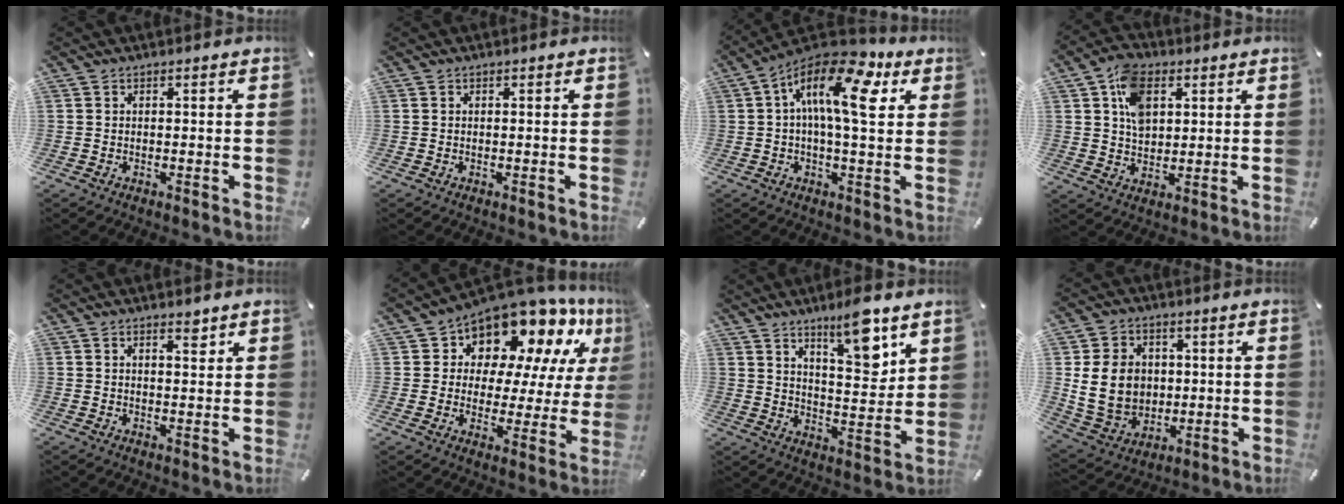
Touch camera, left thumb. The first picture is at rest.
{"total": 0.0}
{"total": 15.6, "force": [5.0, 6.1, 13.5], "torque": [-0.226, -0.026, 0.080]}
{"total": 9.4, "force": [3.2, 6.9, 5.6], "torque": [-0.104, 0.006, 0.059]}
{"total": 2.6, "force": [1.9, 1.0, 1.6], "torque": [-0.017, -0.008, 0.030]}
{"total": 13.8, "force": [11.3, 6.6, 4.4], "torque": [-0.087, -0.100, 0.194]}
{"total": 11.5, "force": [8.4, 3.4, 7.1], "torque": [-0.103, -0.058, 0.141]}
{"total": 12.4, "force": [1.3, 10.8, 6.1], "torque": [-0.131, 0.001, 0.028]}